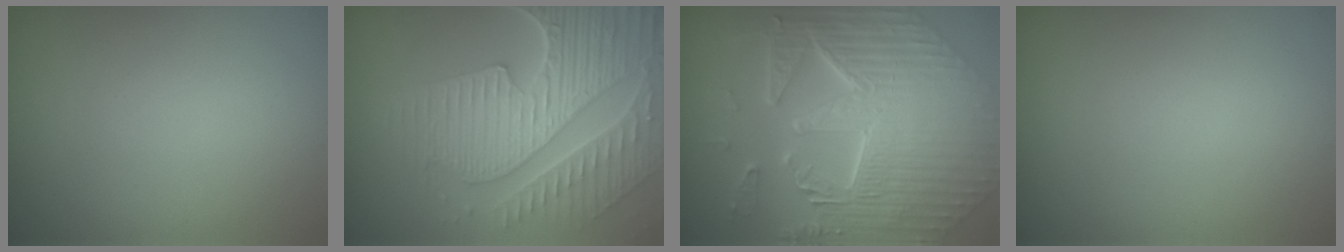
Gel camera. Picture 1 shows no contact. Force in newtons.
{"total": 8.5, "press": 6.1, "slide": 5.9}
{"total": 10.6, "press": 7.3, "slide": 7.7}
{"total": 0.0}